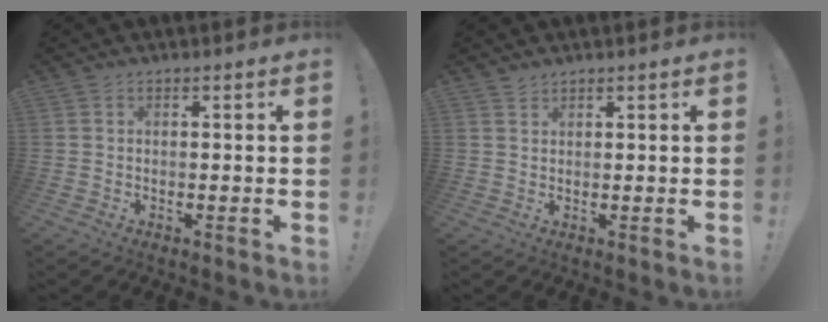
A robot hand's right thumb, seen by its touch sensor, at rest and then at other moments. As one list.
[{"total": 1.2, "force": [1.2, 0.3, 0.2], "torque": [-0.003, -0.005, 0.023]}]